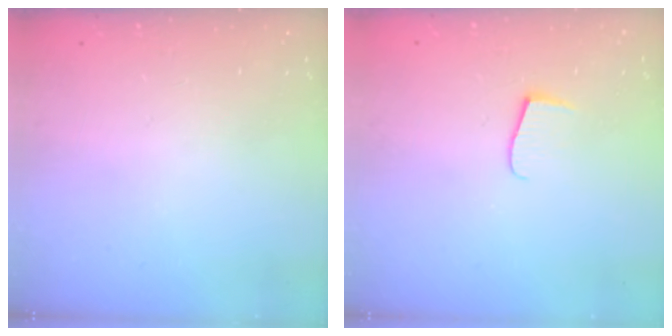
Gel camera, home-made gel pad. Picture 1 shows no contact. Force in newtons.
{"total": 5.9, "press": 5.9, "slide": 0.4}